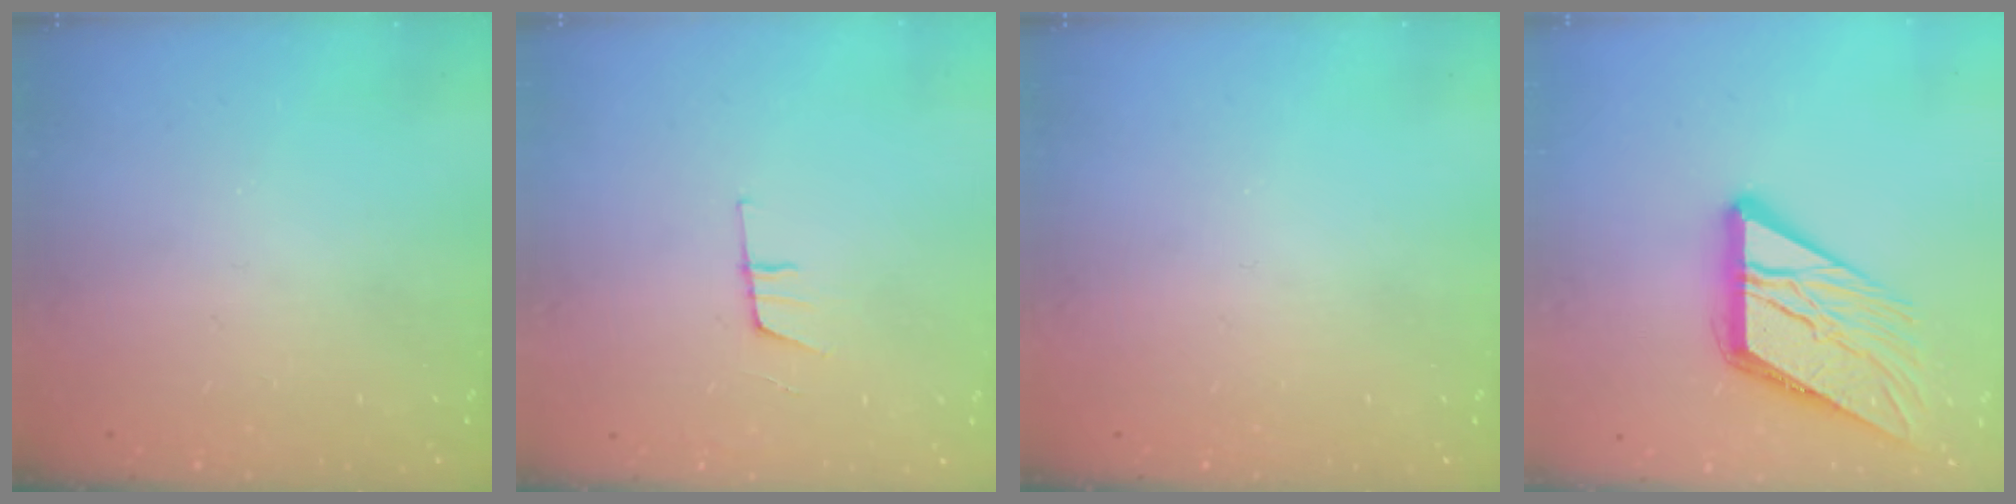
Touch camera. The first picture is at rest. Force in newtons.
{"total": 7.7, "press": 7.2, "slide": 2.8}
{"total": 0.0}
{"total": 16.2, "press": 16.1, "slide": 1.8}